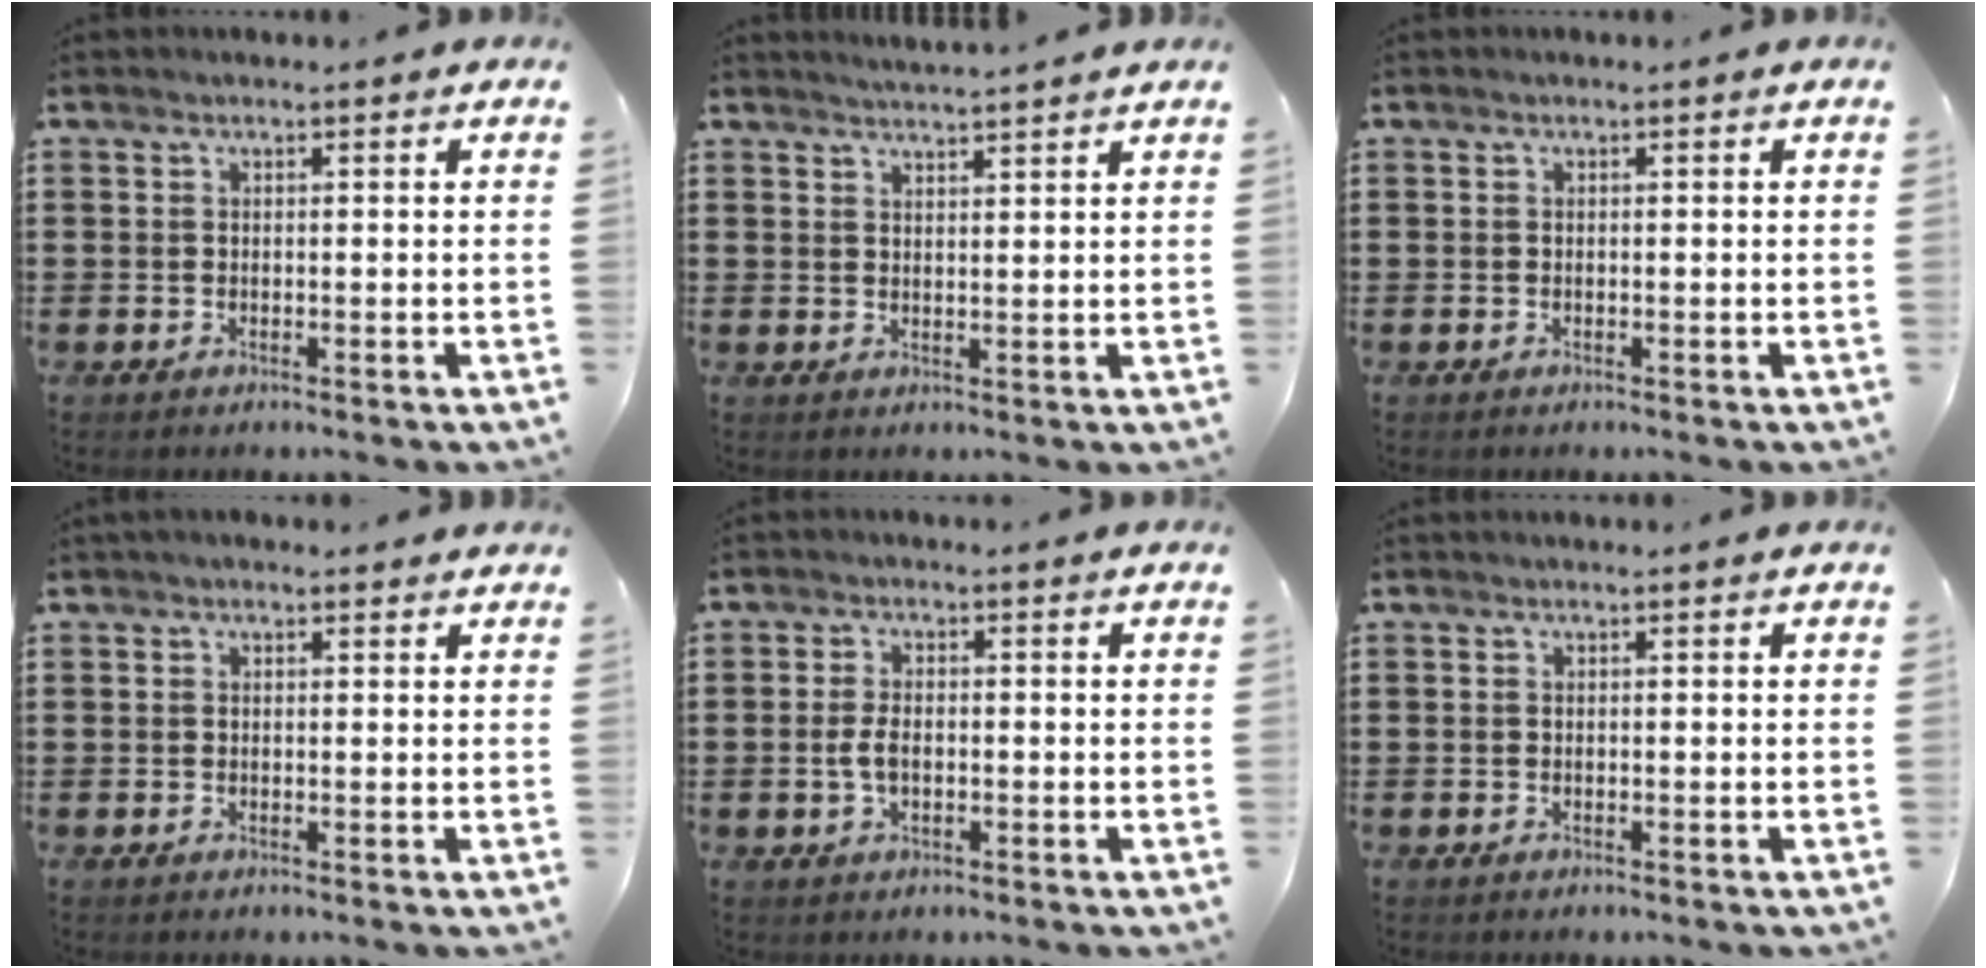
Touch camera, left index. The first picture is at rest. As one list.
[{"total": 2.2, "force": [2.2, -0.6, -0.2], "torque": [-0.003, -0.008, 0.041]}, {"total": 0.0}, {"total": 0.9, "force": [0.6, 0.5, 0.4], "torque": [-0.009, 0.005, 0.011]}, {"total": 3.5, "force": [-0.4, 1.8, 3.0], "torque": [-0.079, -0.003, -0.015]}, {"total": 0.0}]